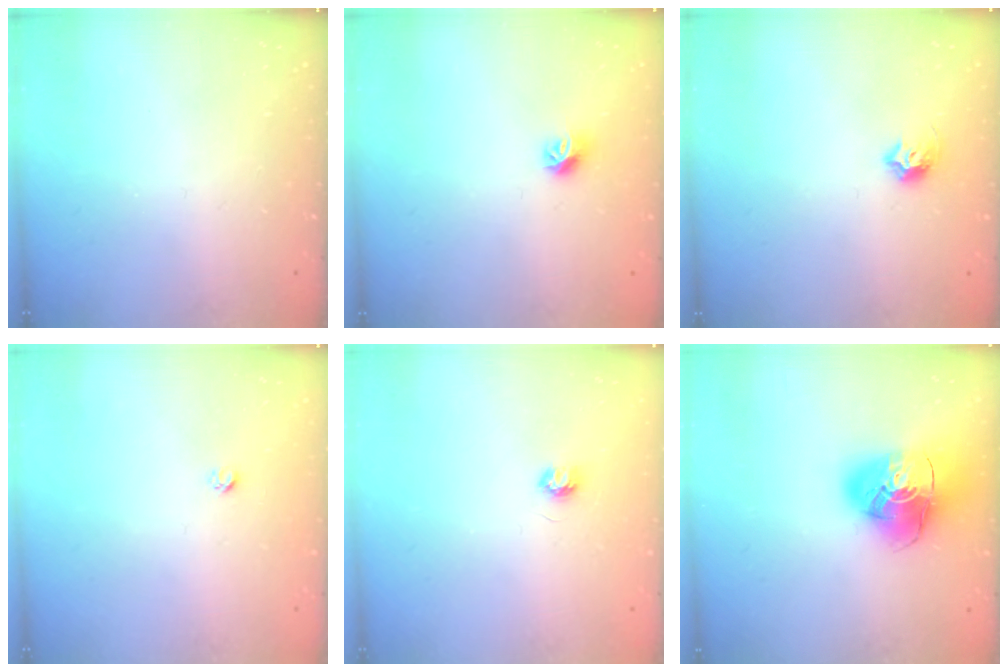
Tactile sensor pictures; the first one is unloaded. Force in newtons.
{"total": 8.0, "press": 7.9, "slide": 0.6}
{"total": 7.1, "press": 7.0, "slide": 0.8}
{"total": 1.9, "press": 1.9, "slide": 0.1}
{"total": 3.4, "press": 3.4, "slide": 0.4}
{"total": 17.3, "press": 17.2, "slide": 2.0}